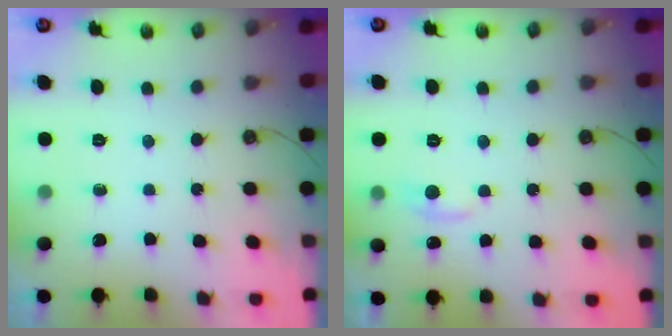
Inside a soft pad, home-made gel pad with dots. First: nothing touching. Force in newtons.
{"total": 0.7, "press": 0.4, "slide": 0.6}